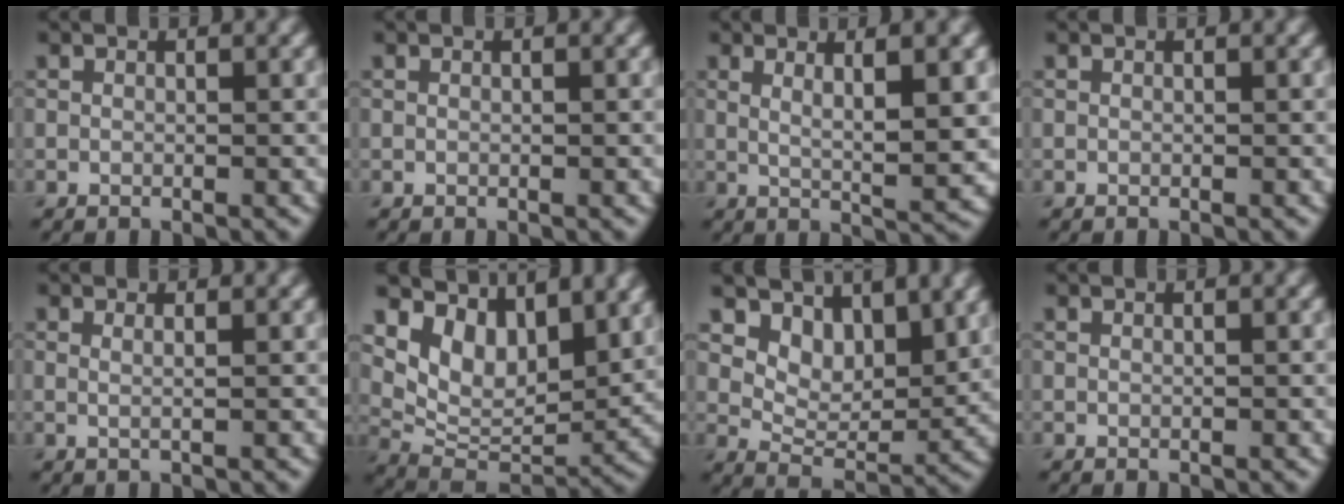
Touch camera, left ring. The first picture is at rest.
{"total": 0.0}
{"total": 5.8, "force": [1.7, 1.3, 5.3], "torque": [-0.072, -0.006, 0.029]}
{"total": 0.0}
{"total": 1.2, "force": [0.4, 0.5, 1.1], "torque": [-0.011, -0.006, -0.004]}
{"total": 7.5, "force": [4.5, 4.3, 4.3], "torque": [-0.077, -0.011, 0.080]}
{"total": 5.8, "force": [3.9, 3.2, 3.0], "torque": [-0.053, -0.023, 0.068]}
{"total": 0.0}